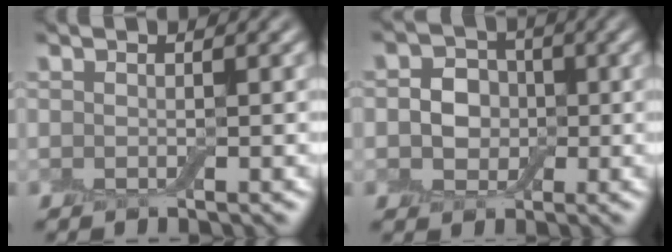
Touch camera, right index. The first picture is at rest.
{"total": 3.8, "force": [-0.1, 3.2, 2.0], "torque": [-0.022, 0.000, -0.016]}